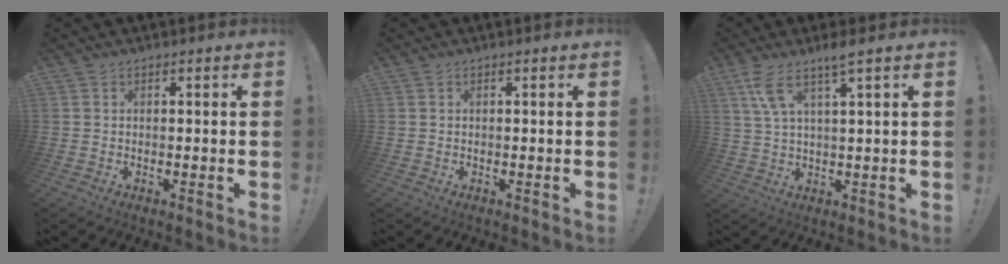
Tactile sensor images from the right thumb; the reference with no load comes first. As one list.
[{"total": 0.0}, {"total": 7.1, "force": [4.4, 0.3, 5.5], "torque": [-0.112, -0.013, 0.076]}]